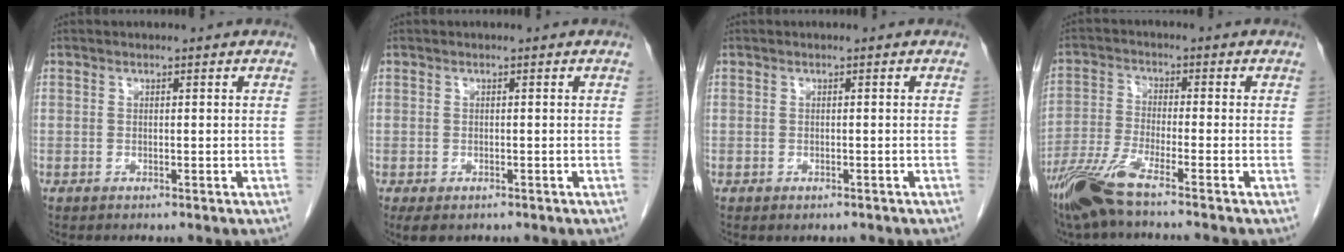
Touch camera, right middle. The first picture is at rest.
{"total": 3.0, "force": [-2.0, 1.6, 1.5], "torque": [-0.020, -0.005, -0.025]}
{"total": 0.7, "force": [-0.5, 0.3, 0.3], "torque": [-0.008, -0.002, -0.003]}
{"total": 8.3, "force": [-6.4, -0.4, 5.4], "torque": [-0.114, -0.030, -0.127]}